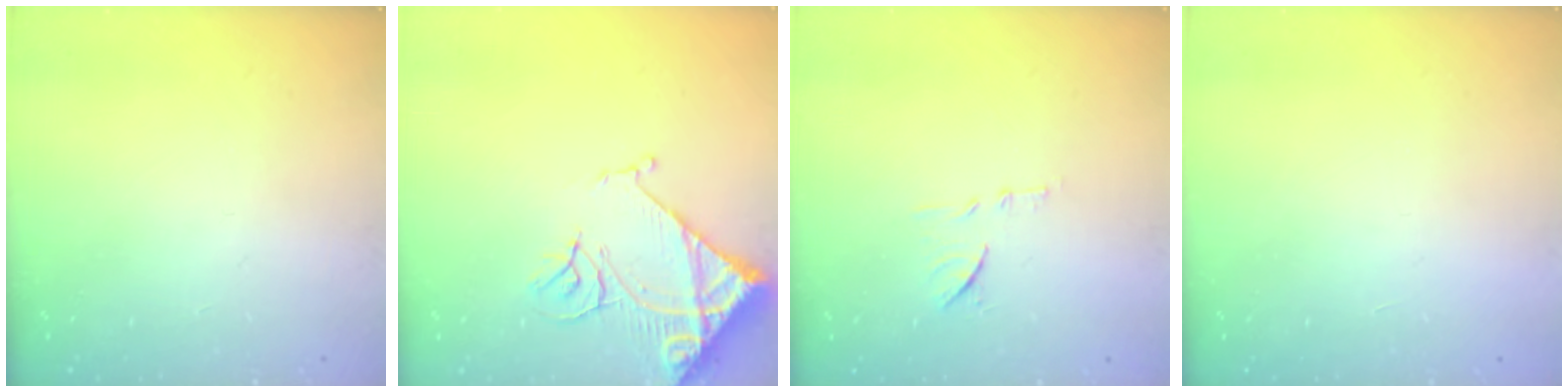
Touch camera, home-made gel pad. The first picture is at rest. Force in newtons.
{"total": 13.6, "press": 13.5, "slide": 1.7}
{"total": 8.7, "press": 8.7, "slide": 0.3}
{"total": 1.5, "press": 1.5, "slide": 0.1}